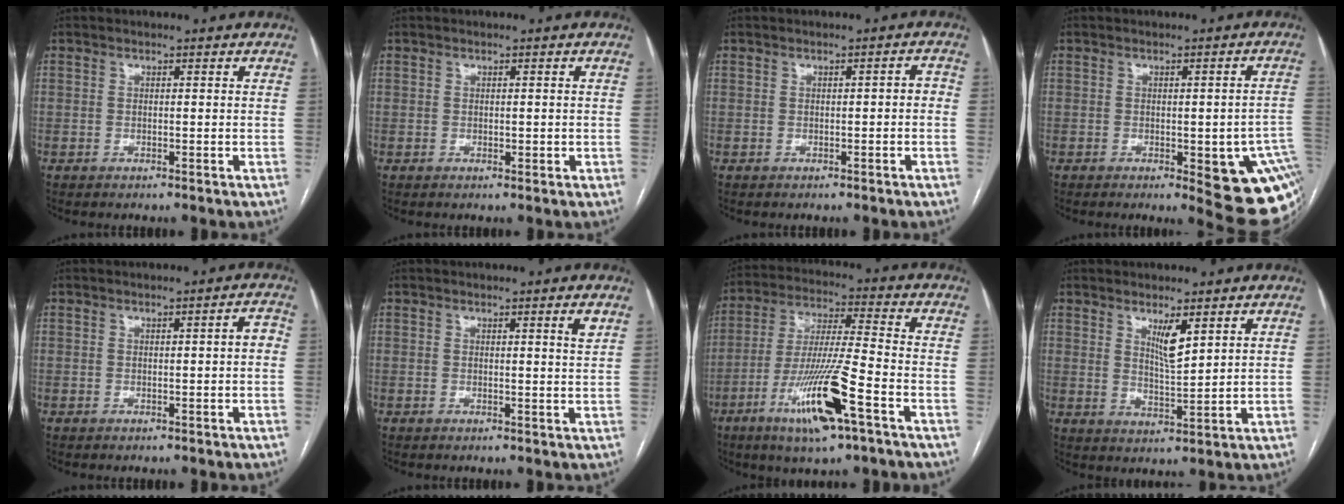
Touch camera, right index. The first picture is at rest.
{"total": 0.9, "force": [0.0, 0.7, 0.7], "torque": [-0.009, 0.001, 0.002]}
{"total": 1.4, "force": [-0.4, 0.5, 1.2], "torque": [-0.012, 0.005, -0.005]}
{"total": 14.5, "force": [-4.5, 3.9, 13.2], "torque": [-0.079, 0.009, -0.041]}
{"total": 1.7, "force": [-0.1, 0.3, 1.7], "torque": [-0.018, 0.004, -0.002]}
{"total": 1.5, "force": [0.9, -0.3, 1.2], "torque": [-0.016, -0.005, 0.011]}
{"total": 14.7, "force": [-7.0, 0.8, 12.9], "torque": [-0.253, -0.021, -0.124]}
{"total": 4.4, "force": [2.4, 0.6, 3.6], "torque": [-0.067, -0.012, 0.049]}